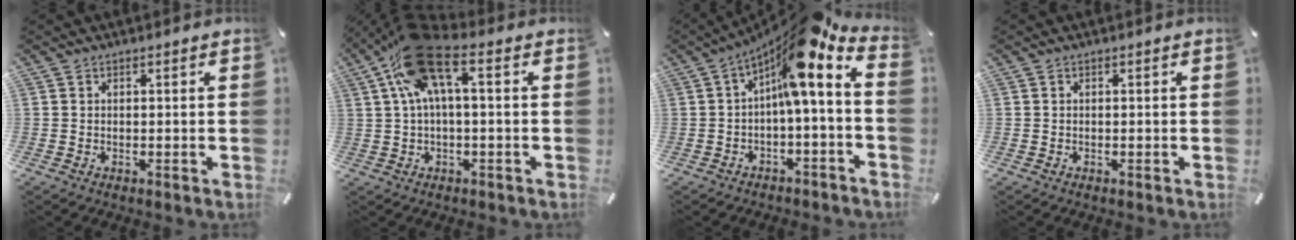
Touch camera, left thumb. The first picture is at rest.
{"total": 14.6, "force": [4.5, 5.7, 12.6], "torque": [-0.261, -0.005, 0.083]}
{"total": 10.0, "force": [4.1, 0.9, 9.1], "torque": [-0.141, -0.056, 0.059]}
{"total": 0.0}